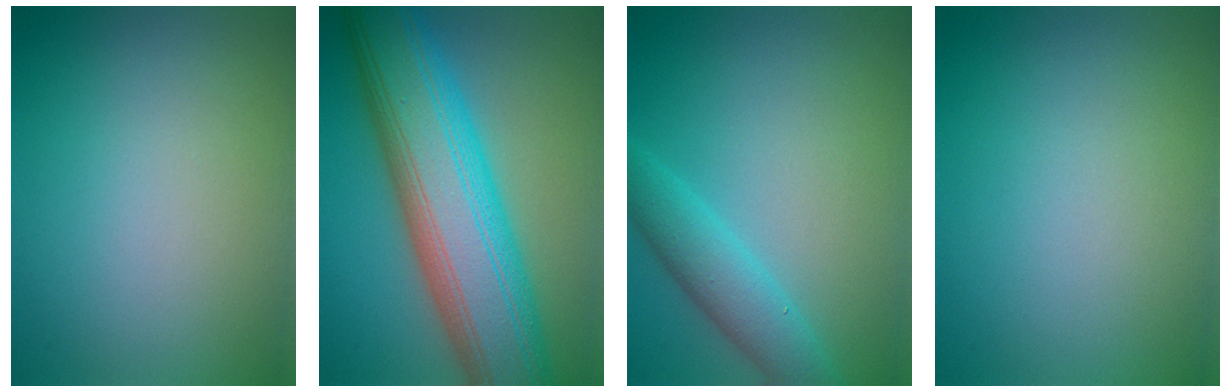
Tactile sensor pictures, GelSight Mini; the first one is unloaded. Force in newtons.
{"total": 14.4, "press": 14.3, "slide": 0.4}
{"total": 3.9, "press": 3.9, "slide": 0.2}
{"total": 0.0}